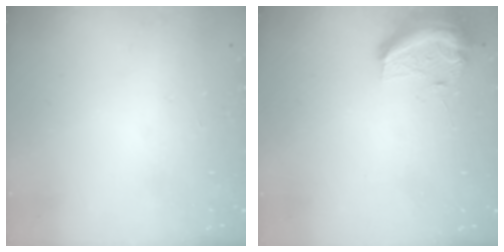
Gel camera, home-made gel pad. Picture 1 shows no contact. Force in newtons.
{"total": 11.1, "press": 11.0, "slide": 1.2}